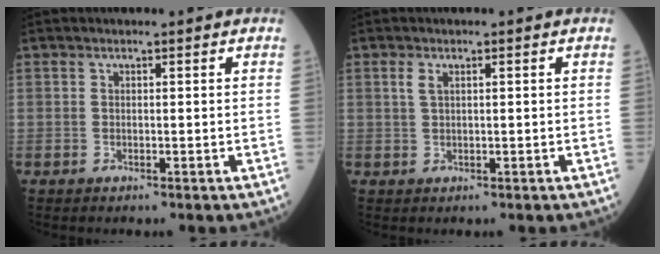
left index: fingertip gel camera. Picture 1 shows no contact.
{"total": 1.3, "force": [0.5, 0.4, 1.2], "torque": [-0.028, 0.003, 0.011]}